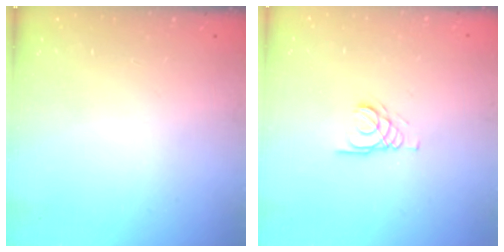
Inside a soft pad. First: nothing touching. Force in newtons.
{"total": 1.6, "press": 1.6, "slide": 0.2}